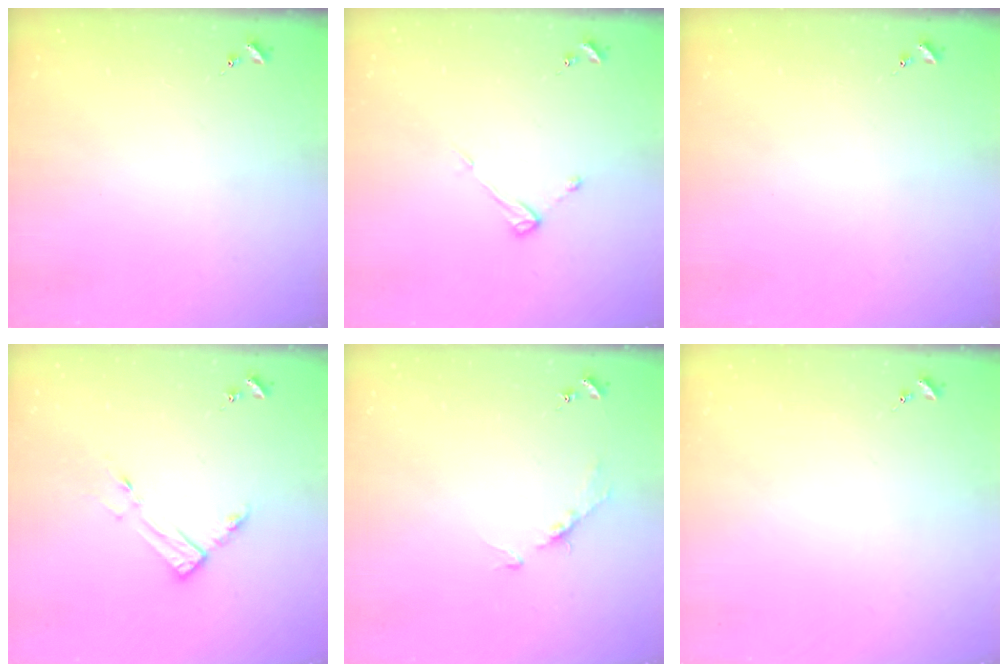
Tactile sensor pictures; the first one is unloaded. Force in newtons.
{"total": 4.2, "press": 4.2, "slide": 0.3}
{"total": 0.0}
{"total": 7.4, "press": 7.4, "slide": 0.6}
{"total": 4.4, "press": 4.4, "slide": 0.6}
{"total": 0.0}